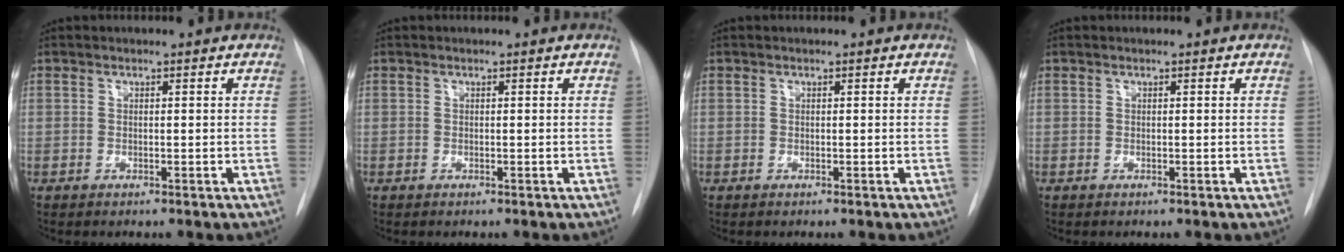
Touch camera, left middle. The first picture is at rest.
{"total": 0.0}
{"total": 0.0}
{"total": 0.0}